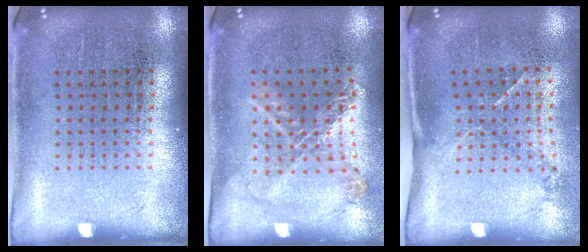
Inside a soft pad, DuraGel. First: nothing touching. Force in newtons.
{"total": 1.2, "press": 1.1, "slide": 0.2}
{"total": 1.5, "press": 1.0, "slide": 1.2}